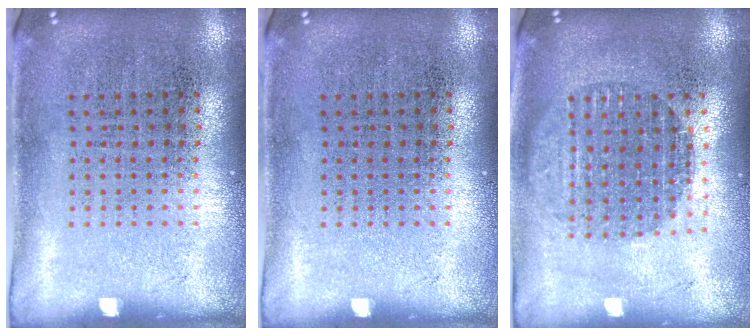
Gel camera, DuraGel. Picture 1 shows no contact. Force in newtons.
{"total": 0.0}
{"total": 1.8, "press": 1.5, "slide": 0.9}